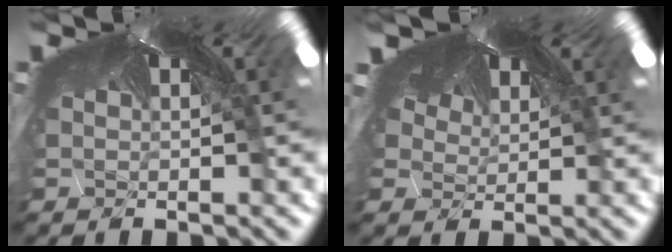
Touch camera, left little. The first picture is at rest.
{"total": 1.3, "force": [-0.5, 0.8, 0.9], "torque": [-0.019, -0.003, -0.005]}